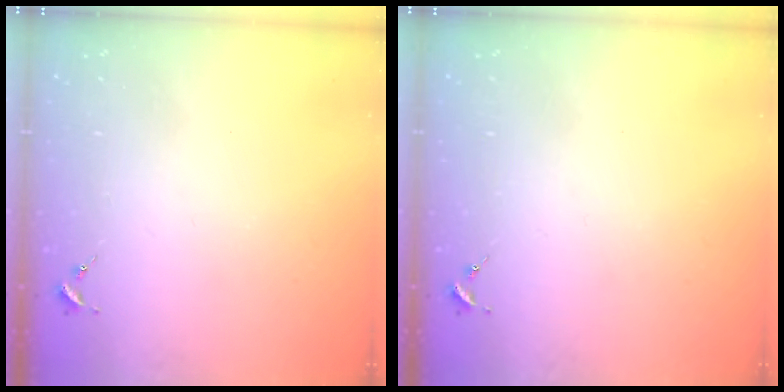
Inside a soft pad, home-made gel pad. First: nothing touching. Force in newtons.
{"total": 0.0}